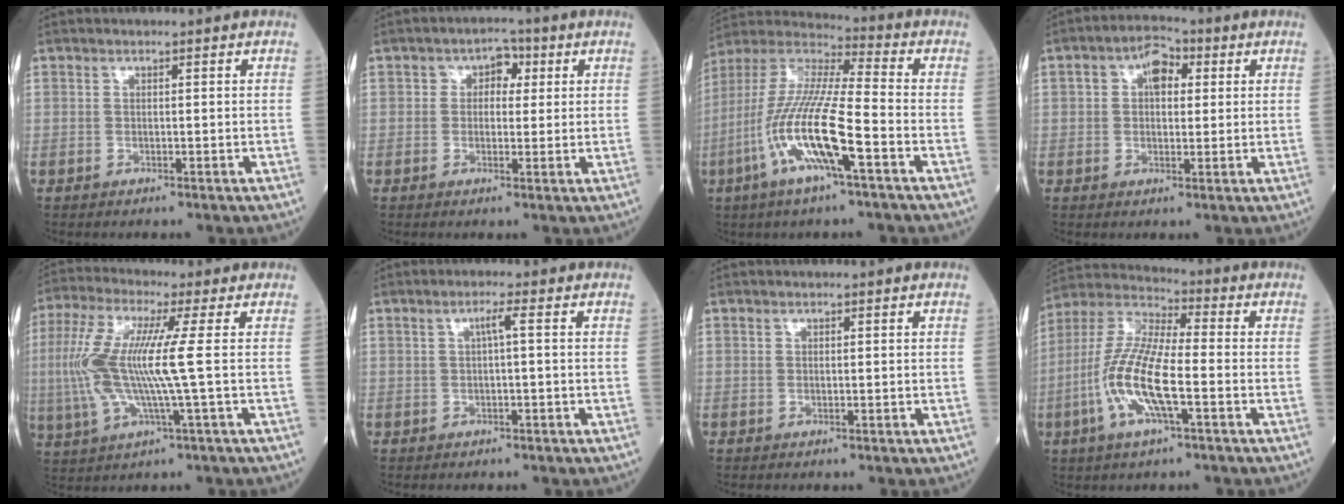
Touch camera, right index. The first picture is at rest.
{"total": 3.7, "force": [1.0, 2.6, 2.4], "torque": [-0.028, 0.017, 0.012]}
{"total": 16.2, "force": [-5.8, 1.6, 15.0], "torque": [-0.320, -0.012, -0.116]}
{"total": 5.5, "force": [1.5, 3.3, 4.2], "torque": [-0.071, 0.024, 0.021]}
{"total": 12.3, "force": [0.3, 0.5, 12.3], "torque": [-0.279, 0.006, -0.002]}
{"total": 1.7, "force": [0.1, -0.2, 1.7], "torque": [-0.031, 0.004, 0.002]}
{"total": 0.0}
{"total": 13.0, "force": [-3.5, 2.4, 12.3], "torque": [-0.263, 0.000, -0.073]}